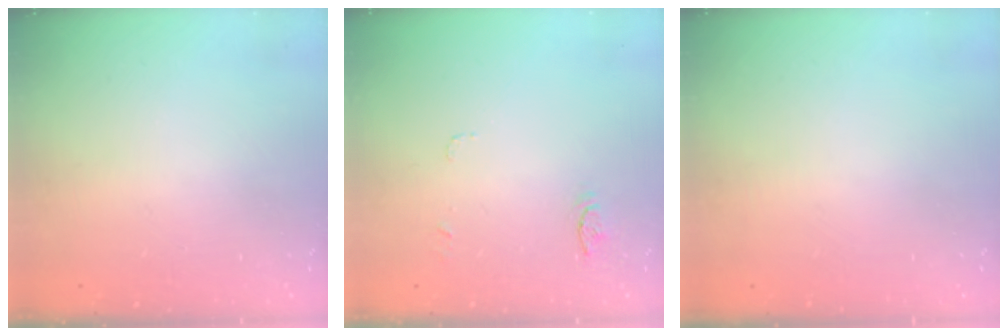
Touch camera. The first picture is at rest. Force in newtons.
{"total": 5.5, "press": 5.4, "slide": 0.4}
{"total": 0.0}